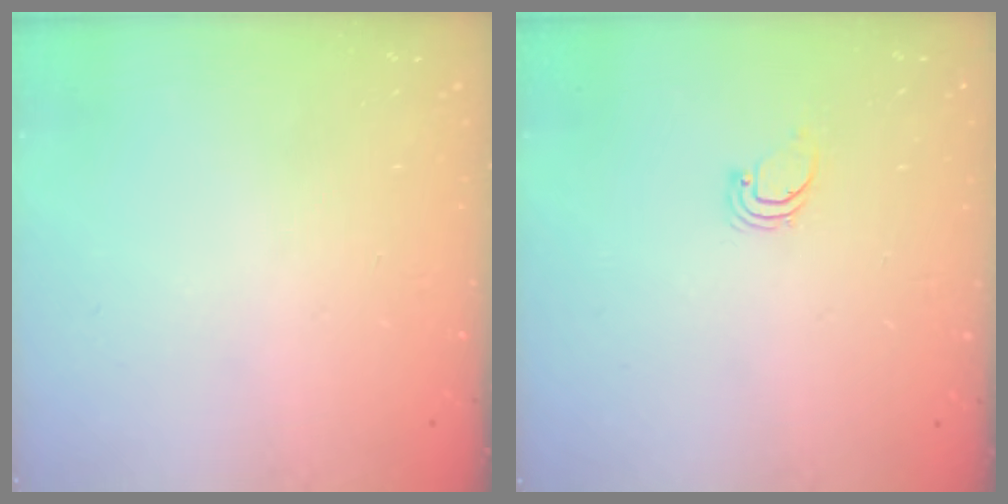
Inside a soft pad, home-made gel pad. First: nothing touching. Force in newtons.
{"total": 0.9, "press": 0.9, "slide": 0.0}